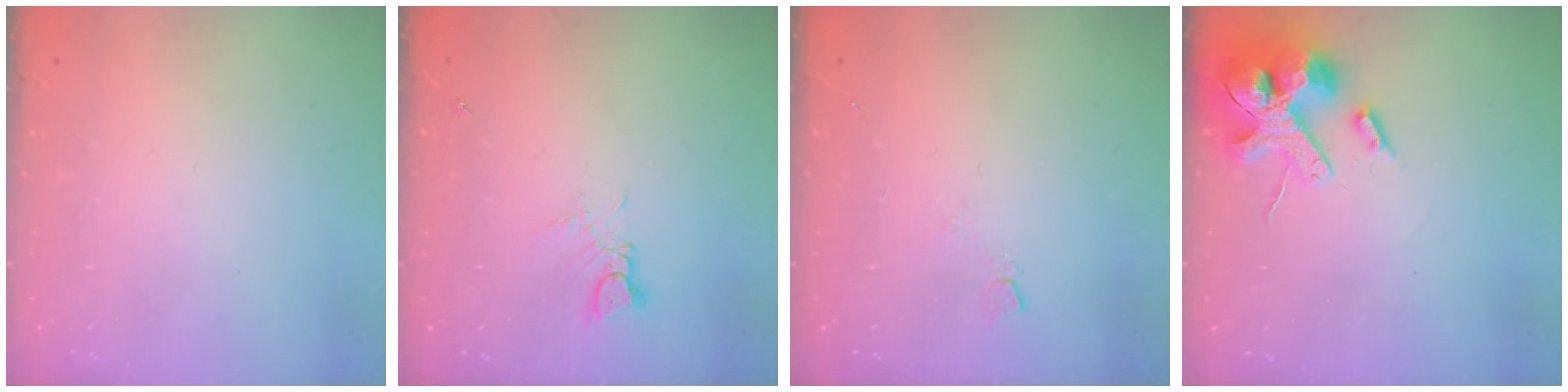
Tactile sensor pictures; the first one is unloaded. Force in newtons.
{"total": 3.4, "press": 3.4, "slide": 0.3}
{"total": 3.5, "press": 3.4, "slide": 0.5}
{"total": 13.1, "press": 13.0, "slide": 1.9}